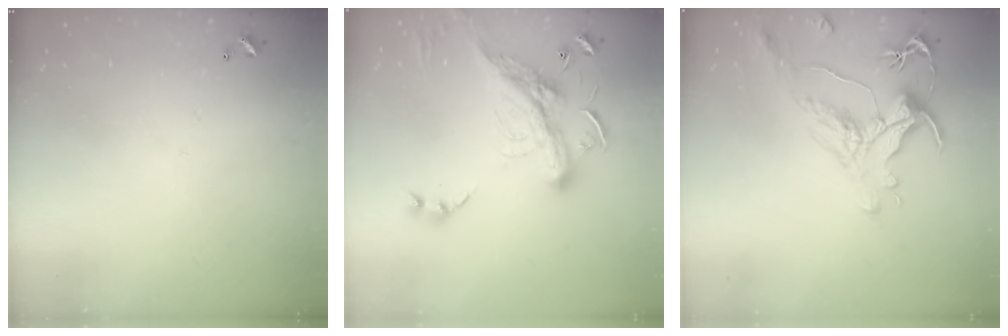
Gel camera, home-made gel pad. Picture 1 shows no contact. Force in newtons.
{"total": 6.7, "press": 6.7, "slide": 1.0}
{"total": 1.5, "press": 0.7, "slide": 1.3}